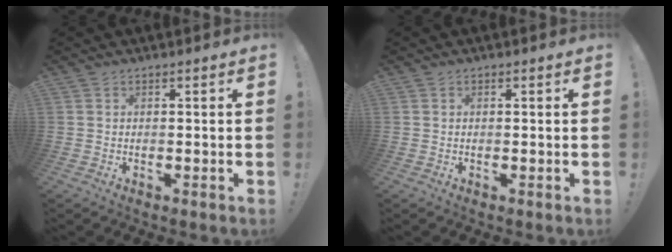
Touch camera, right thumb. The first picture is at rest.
{"total": 0.0}